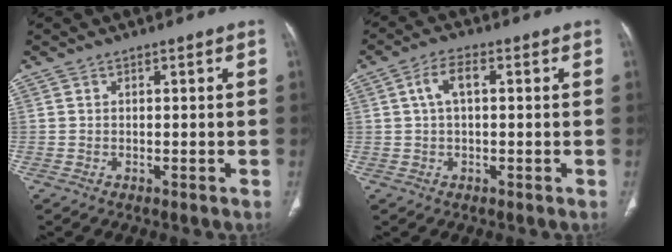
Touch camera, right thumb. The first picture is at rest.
{"total": 6.5, "force": [1.6, 2.9, 5.6], "torque": [-0.113, 0.017, 0.028]}